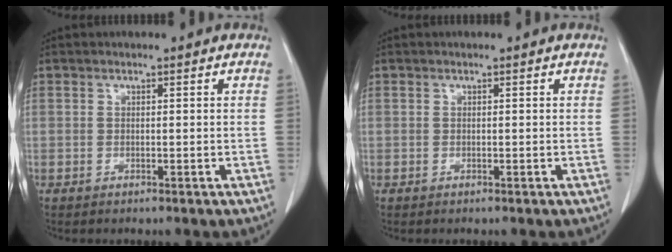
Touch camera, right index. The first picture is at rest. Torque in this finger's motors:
{"motor_torque": [-0.03, 0.03, 0.00, 0.00]}